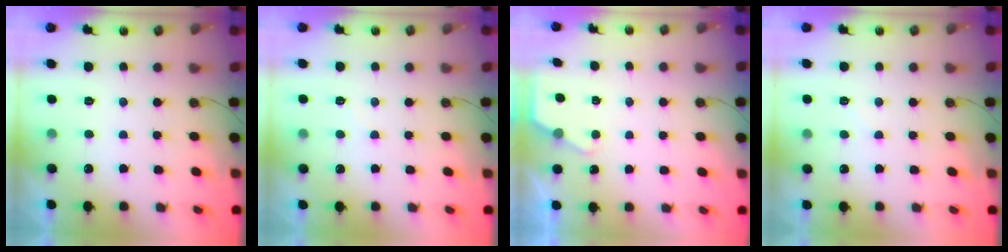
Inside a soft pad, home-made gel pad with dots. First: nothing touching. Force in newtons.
{"total": 4.6, "press": 4.6, "slide": 0.6}
{"total": 2.2, "press": 2.2, "slide": 0.3}
{"total": 5.8, "press": 5.8, "slide": 0.7}